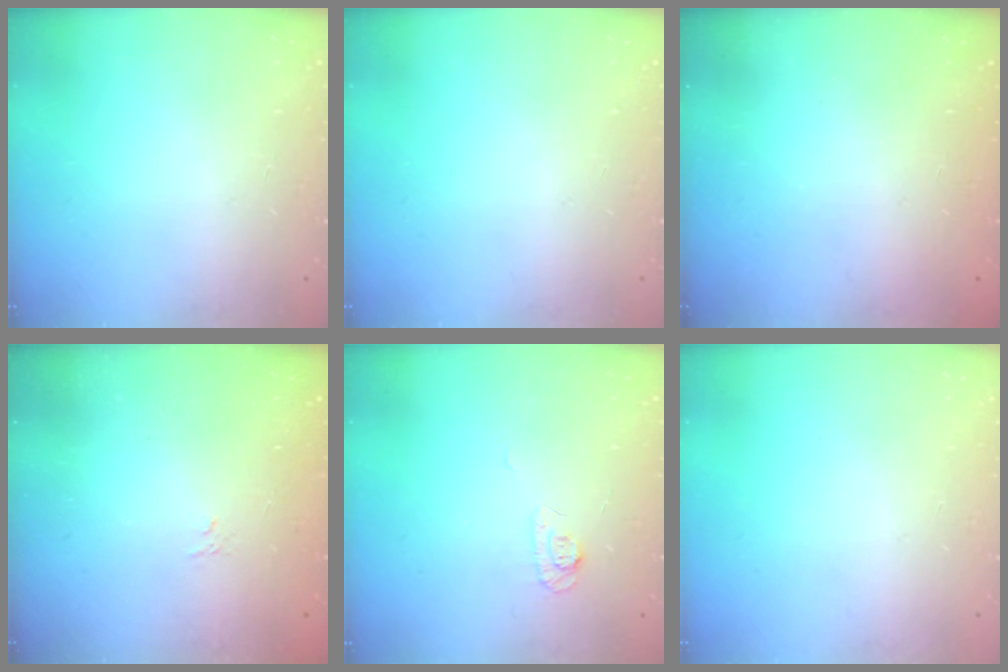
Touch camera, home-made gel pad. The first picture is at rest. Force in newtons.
{"total": 0.0}
{"total": 2.2, "press": 2.1, "slide": 0.7}
{"total": 1.1, "press": 0.4, "slide": 1.1}
{"total": 4.8, "press": 4.8, "slide": 0.6}
{"total": 0.0}